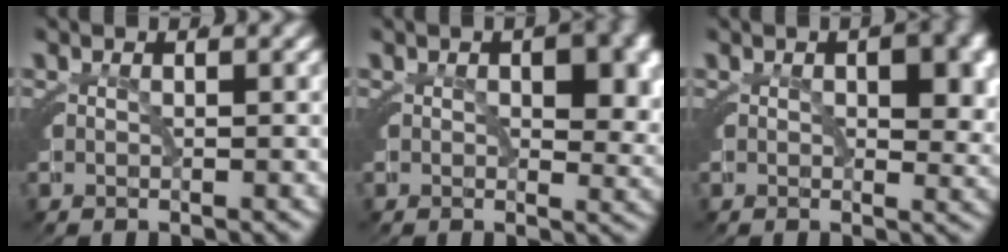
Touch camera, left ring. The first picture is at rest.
{"total": 3.9, "force": [0.6, 2.0, 3.3], "torque": [-0.028, 0.002, 0.003]}
{"total": 3.4, "force": [0.4, 1.7, 2.9], "torque": [-0.025, 0.006, -0.001]}